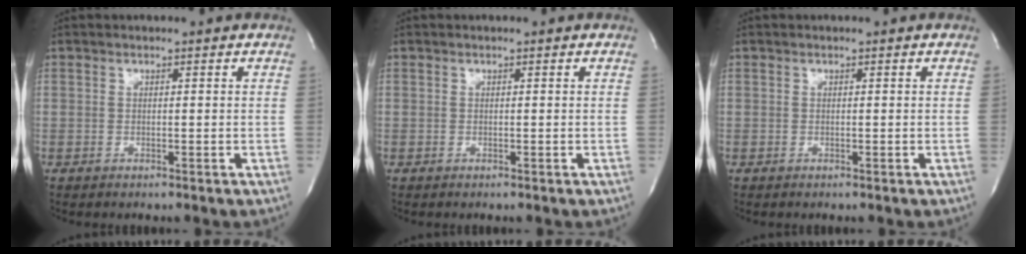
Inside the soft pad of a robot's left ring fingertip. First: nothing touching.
{"total": 0.0}
{"total": 0.0}